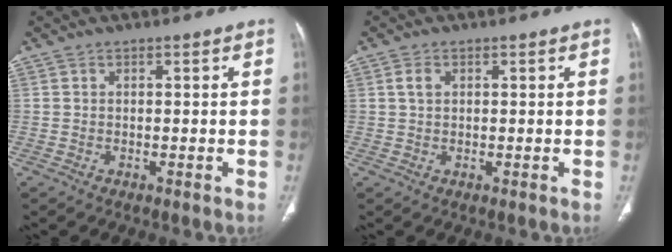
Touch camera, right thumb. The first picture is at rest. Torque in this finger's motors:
{"motor_torque": [0.10, 0.06, 0.26, -0.09, 0.04]}